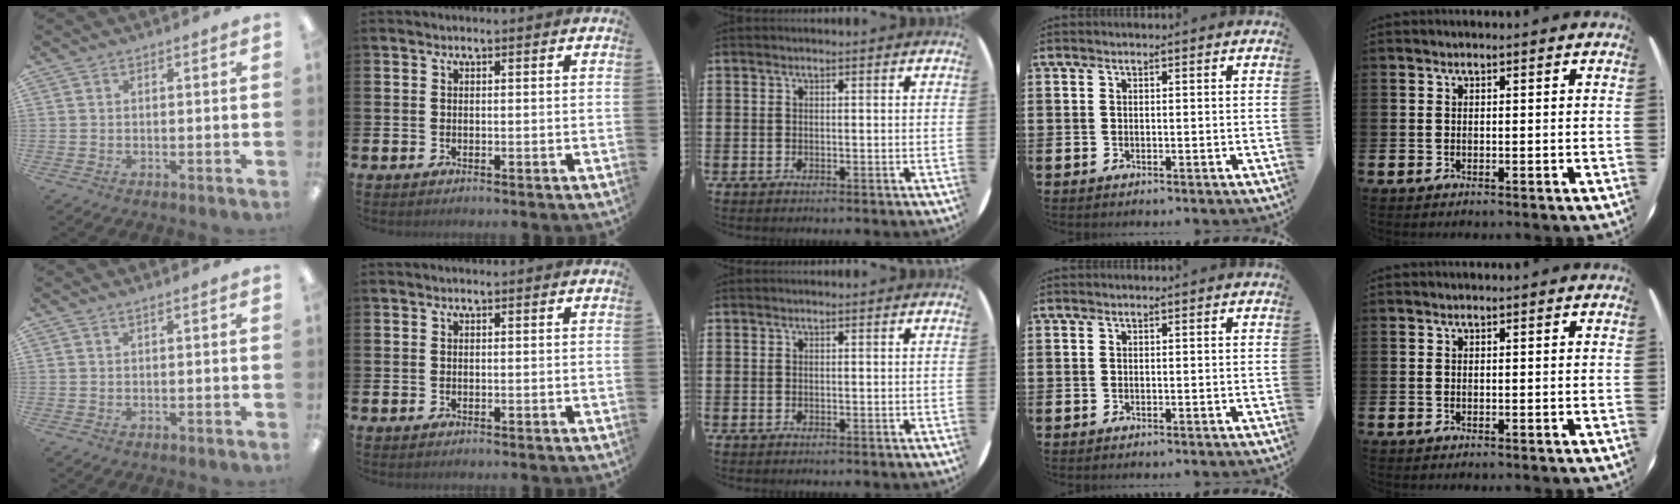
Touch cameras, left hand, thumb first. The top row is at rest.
{"thumb": {"total": 0.7, "force": [0.3, 0.0, 0.6], "torque": [-0.011, 0.000, 0.006]}}